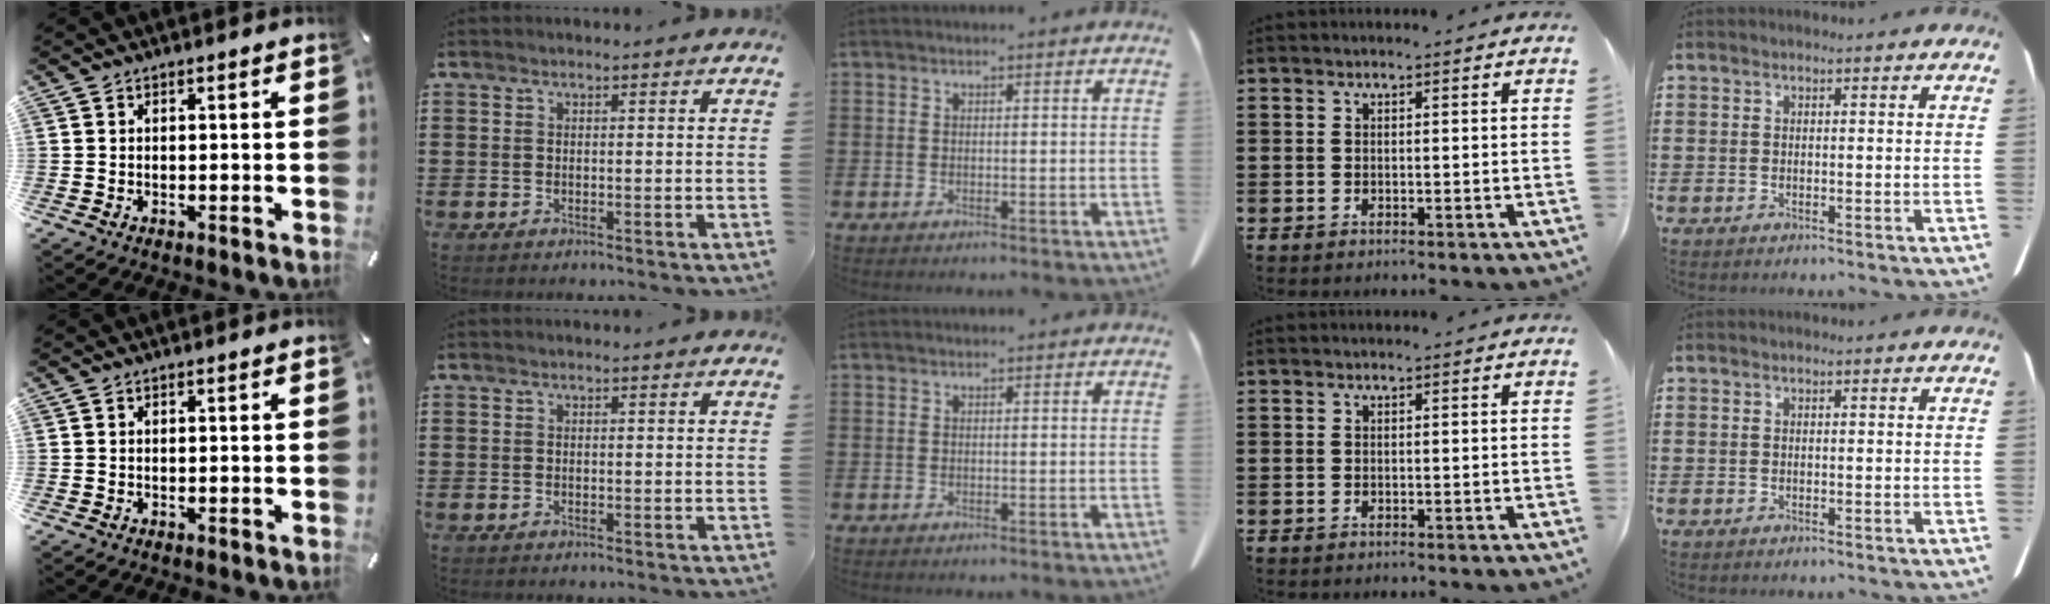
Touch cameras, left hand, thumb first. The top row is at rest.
{}